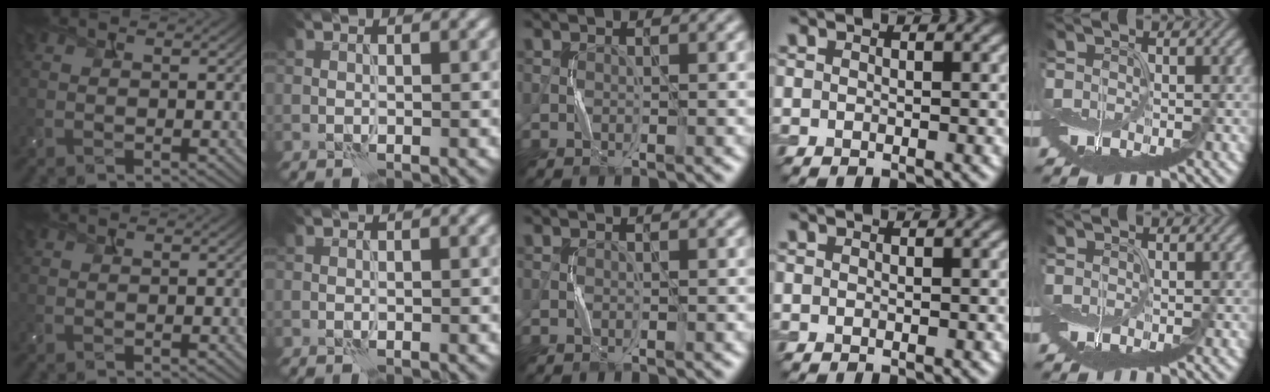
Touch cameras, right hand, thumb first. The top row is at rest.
{}